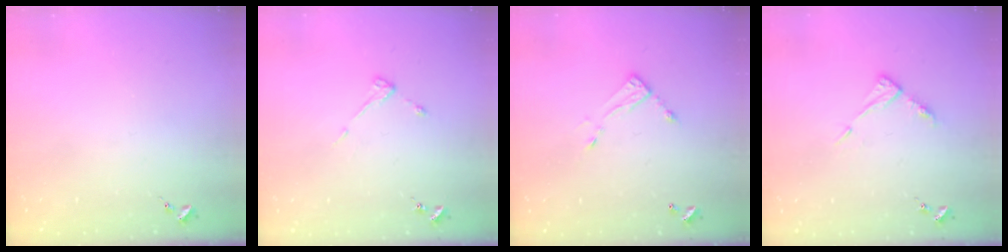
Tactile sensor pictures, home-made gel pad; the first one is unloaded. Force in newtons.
{"total": 4.2, "press": 4.2, "slide": 0.4}
{"total": 7.3, "press": 7.3, "slide": 0.3}
{"total": 7.4, "press": 7.4, "slide": 0.6}